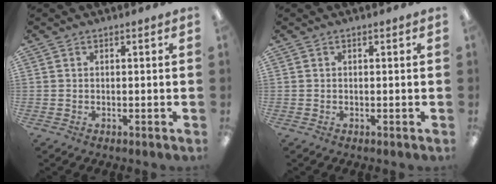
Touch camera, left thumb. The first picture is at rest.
{"total": 0.0}